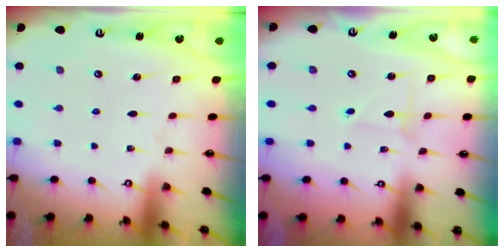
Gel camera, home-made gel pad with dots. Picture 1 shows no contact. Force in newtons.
{"total": 2.3, "press": 2.3, "slide": 0.2}